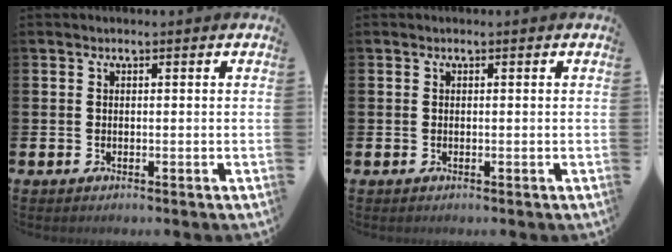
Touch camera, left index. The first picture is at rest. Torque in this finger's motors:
{"motor_torque": [0.20, 0.20, 0.00, -0.01]}